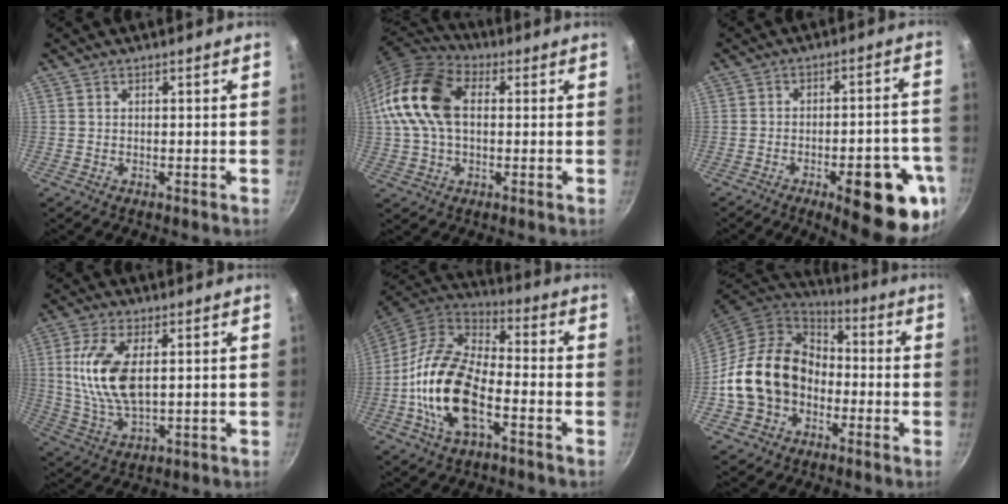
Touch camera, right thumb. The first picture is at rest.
{"total": 16.1, "force": [1.9, 10.6, 11.9], "torque": [-0.221, 0.028, 0.019]}
{"total": 15.6, "force": [-6.3, 5.5, 13.2], "torque": [-0.126, 0.019, -0.075]}
{"total": 12.1, "force": [2.1, 5.6, 10.5], "torque": [-0.208, -0.008, 0.047]}
{"total": 18.5, "force": [-5.1, 9.4, 15.1], "torque": [-0.280, 0.033, -0.110]}
{"total": 17.5, "force": [-3.1, 14.0, 10.0], "torque": [-0.152, 0.050, -0.061]}